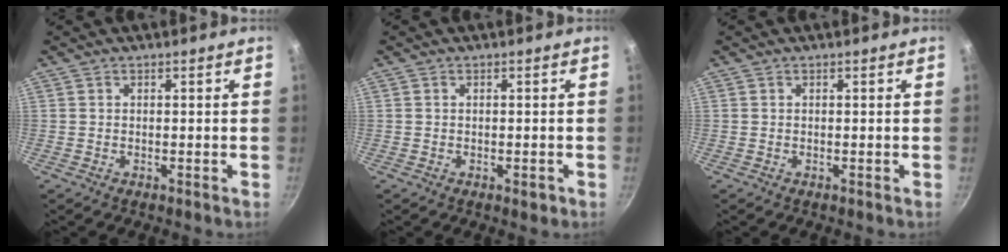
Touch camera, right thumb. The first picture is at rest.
{"total": 1.5, "force": [-0.5, 0.8, 1.2], "torque": [-0.012, 0.003, -0.007]}
{"total": 0.0}